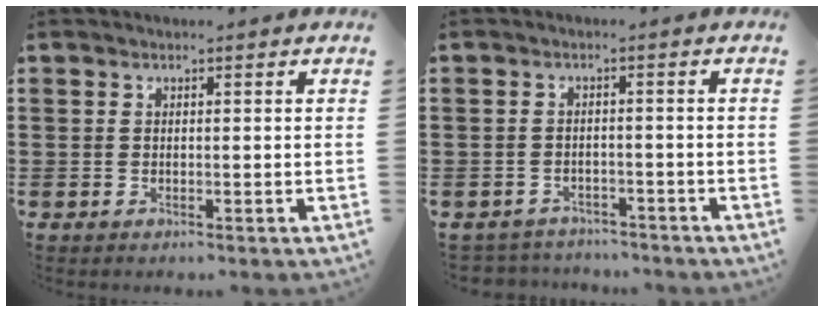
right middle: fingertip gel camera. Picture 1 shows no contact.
{"total": 2.4, "force": [-2.3, 0.5, -0.3], "torque": [-0.004, 0.001, -0.054]}